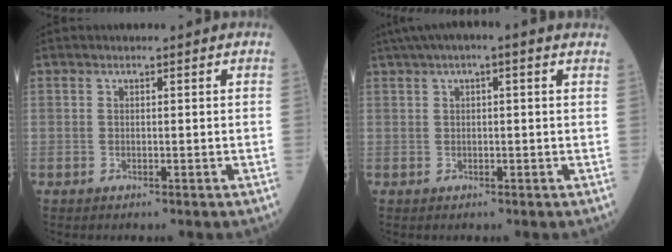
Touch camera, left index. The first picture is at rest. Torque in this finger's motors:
{"motor_torque": [1.01, -1.13, 0.46, 0.11]}